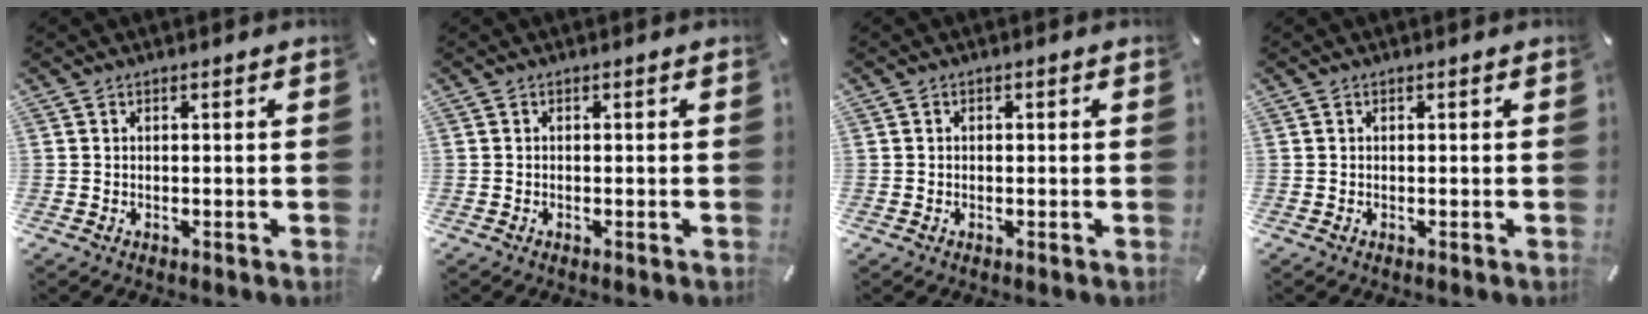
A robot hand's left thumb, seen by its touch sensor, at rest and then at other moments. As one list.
[{"total": 0.0}, {"total": 0.5, "force": [-0.1, 0.4, 0.3], "torque": [-0.005, 0.001, -0.003]}, {"total": 0.0}]